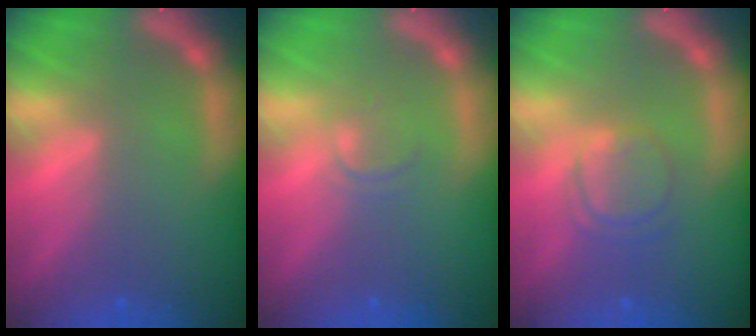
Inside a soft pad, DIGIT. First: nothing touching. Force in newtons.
{"total": 1.4}
{"total": 3.5}